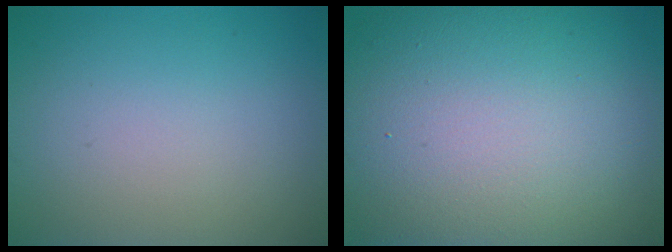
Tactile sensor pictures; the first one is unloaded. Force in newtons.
{"total": 18.2, "press": 18.1, "slide": 1.3}